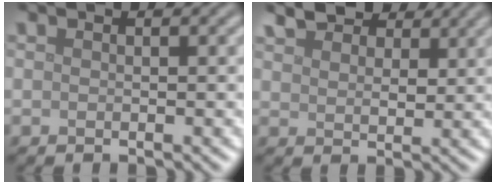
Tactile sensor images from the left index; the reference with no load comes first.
{"total": 5.7, "force": [4.4, 2.7, 2.5], "torque": [-0.051, 0.009, 0.069]}